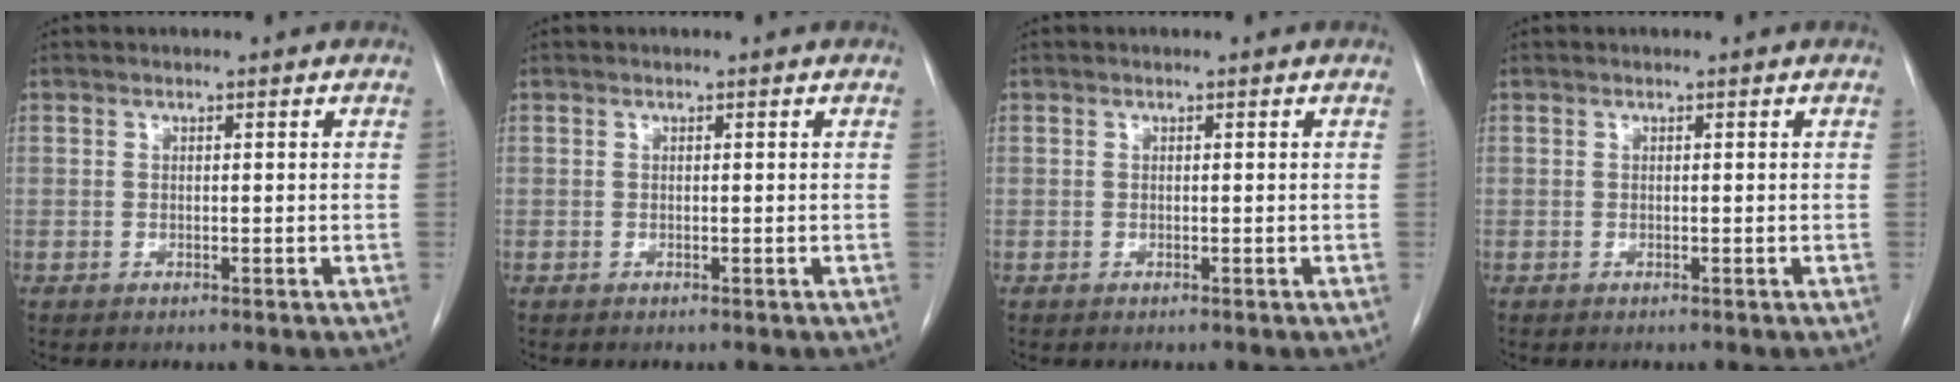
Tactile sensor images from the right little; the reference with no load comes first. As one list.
[{"total": 0.0}, {"total": 0.0}, {"total": 0.0}]